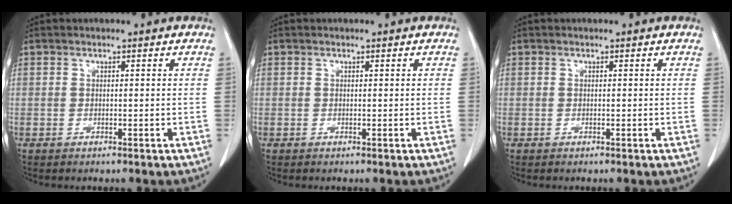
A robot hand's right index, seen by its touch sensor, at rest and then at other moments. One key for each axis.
{"total": 0.0}
{"total": 0.0}